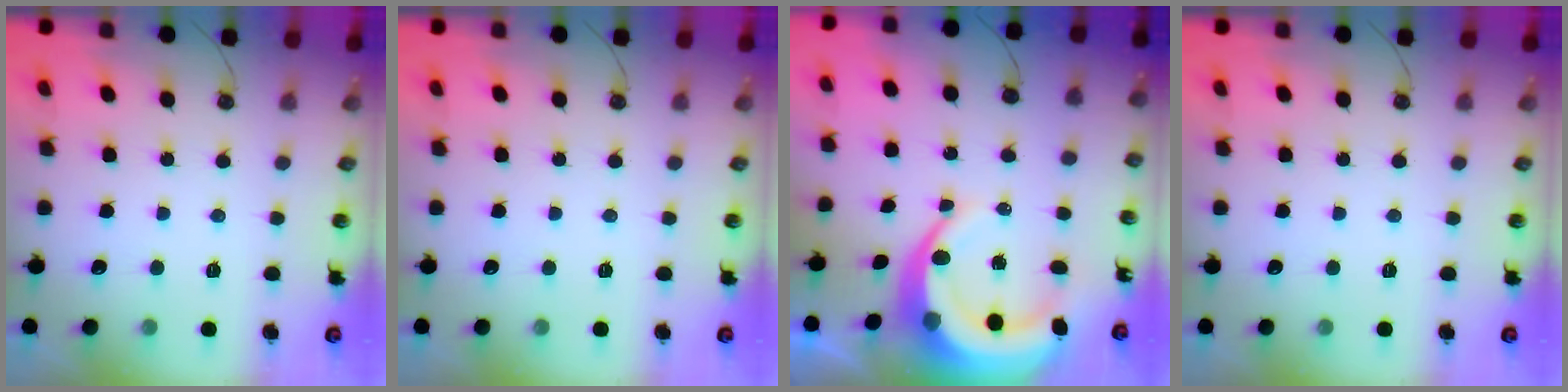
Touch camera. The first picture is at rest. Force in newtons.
{"total": 0.0}
{"total": 10.2, "press": 10.1, "slide": 1.4}
{"total": 0.0}